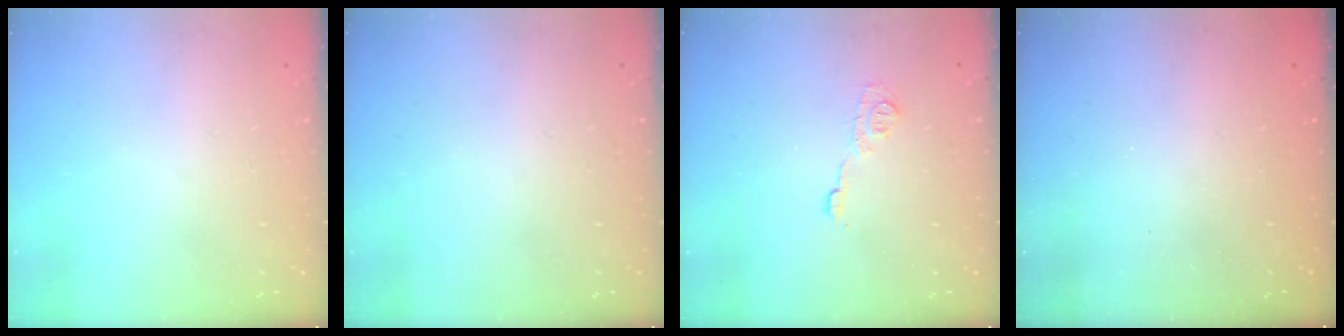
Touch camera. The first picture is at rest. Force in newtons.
{"total": 0.0}
{"total": 6.0, "press": 6.0, "slide": 0.2}
{"total": 2.3, "press": 2.2, "slide": 0.8}